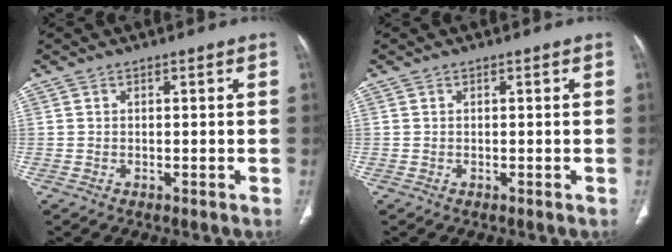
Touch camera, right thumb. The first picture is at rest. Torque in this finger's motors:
{"motor_torque": [0.70, 0.65, 0.15, -0.24, 0.01]}